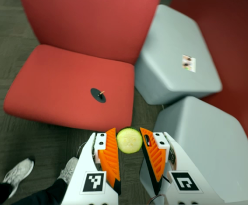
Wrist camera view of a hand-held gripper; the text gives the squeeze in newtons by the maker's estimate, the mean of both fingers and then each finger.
{"total": 8.5, "left": 8.7, "right": 8.3}